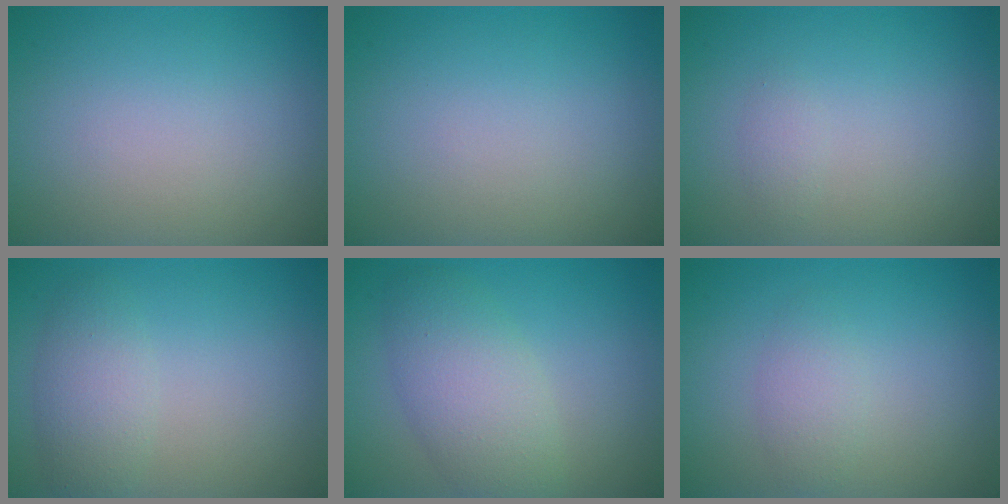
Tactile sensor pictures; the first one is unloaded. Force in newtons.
{"total": 0.0}
{"total": 0.8, "press": 0.8, "slide": 0.0}
{"total": 2.7, "press": 2.7, "slide": 0.2}
{"total": 4.9, "press": 4.9, "slide": 0.4}
{"total": 1.8, "press": 1.8, "slide": 0.0}